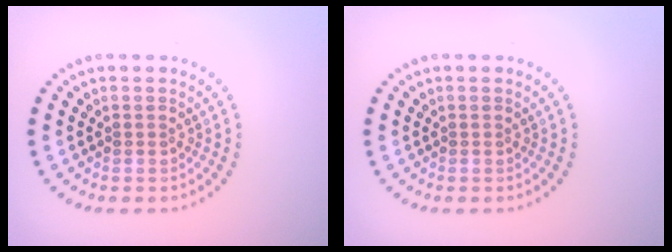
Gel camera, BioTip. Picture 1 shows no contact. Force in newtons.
{"total": 0.0}